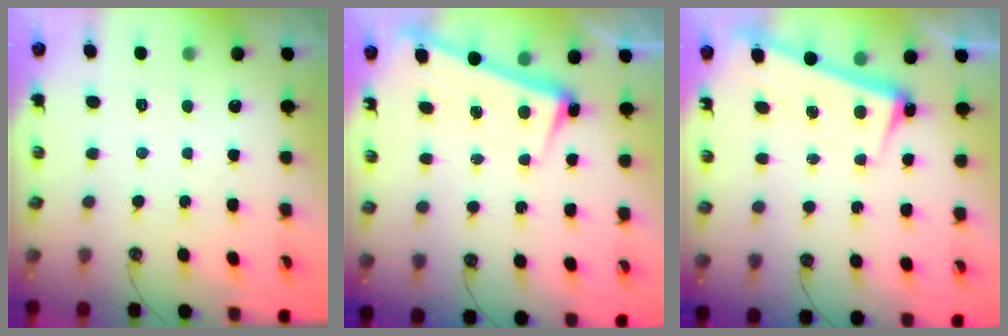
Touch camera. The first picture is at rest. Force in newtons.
{"total": 2.7, "press": 2.6, "slide": 0.8}
{"total": 2.5, "press": 2.4, "slide": 0.9}